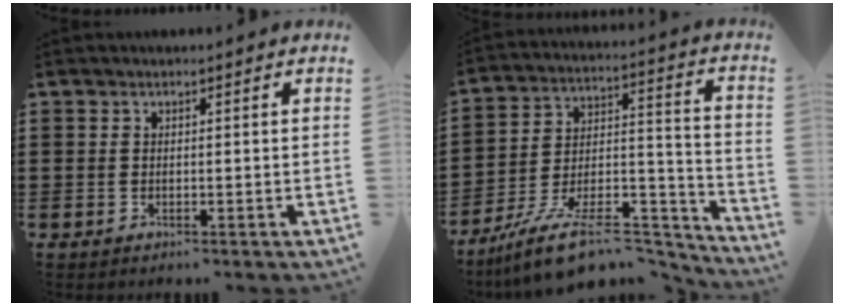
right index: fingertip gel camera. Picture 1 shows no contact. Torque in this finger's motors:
{"motor_torque": [-1.37, 0.76, -1.05, -0.21]}